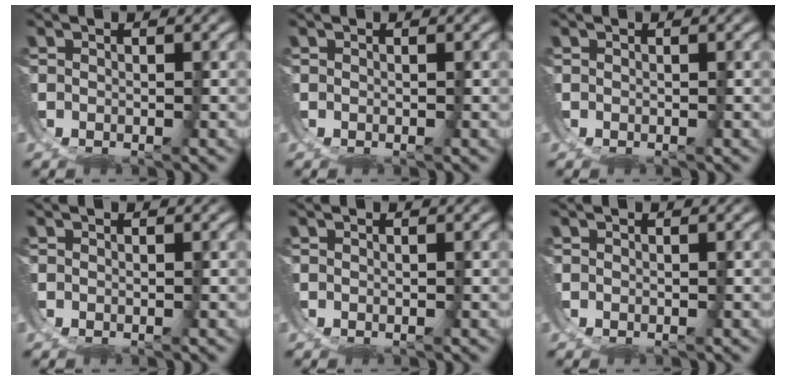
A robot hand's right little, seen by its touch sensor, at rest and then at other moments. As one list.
[{"total": 0.0}, {"total": 0.0}, {"total": 0.0}, {"total": 0.0}, {"total": 0.0}]